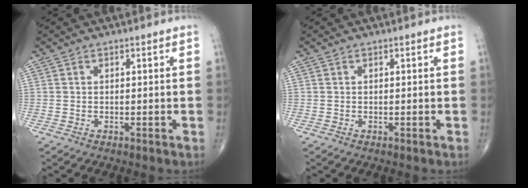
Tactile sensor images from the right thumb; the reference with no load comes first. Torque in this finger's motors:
{"motor_torque": [0.00, 0.00, 0.00, 0.00, 0.00]}